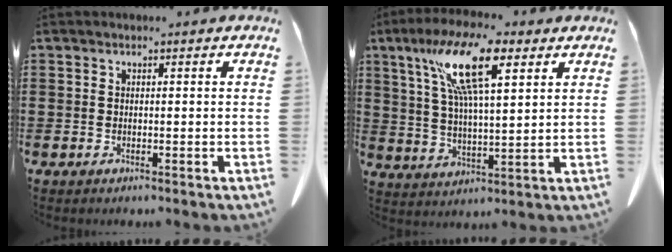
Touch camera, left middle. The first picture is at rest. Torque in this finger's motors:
{"motor_torque": [2.14, 0.00, 1.05, 0.21]}